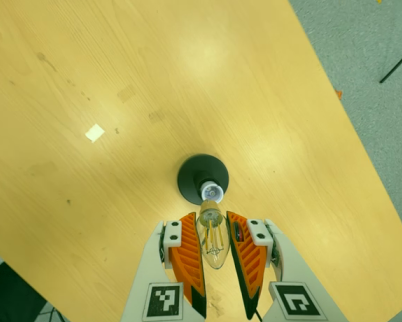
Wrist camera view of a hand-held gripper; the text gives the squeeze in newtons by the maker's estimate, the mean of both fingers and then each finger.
{"total": 13.3, "left": 13.8, "right": 12.9}